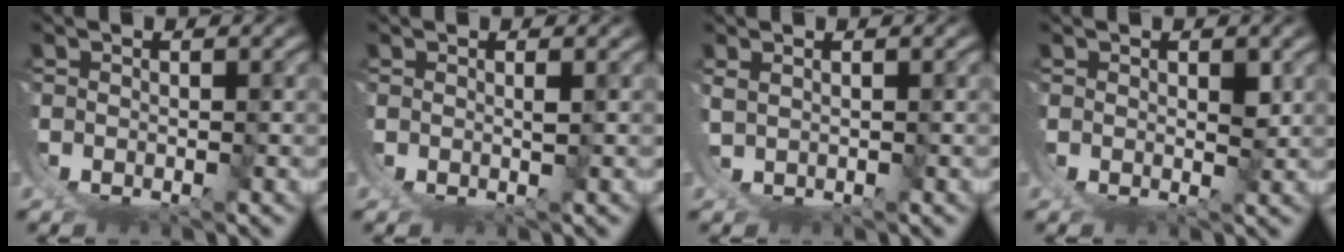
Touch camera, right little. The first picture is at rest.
{"total": 1.1, "force": [0.4, -1.0, 0.2], "torque": [0.003, 0.001, 0.009]}
{"total": 1.7, "force": [1.3, -1.1, -0.3], "torque": [0.017, 0.014, 0.028]}
{"total": 1.0, "force": [0.6, 0.1, 0.8], "torque": [-0.013, -0.006, 0.012]}